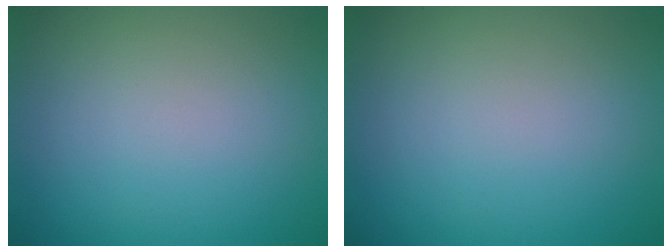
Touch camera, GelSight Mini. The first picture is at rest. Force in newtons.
{"total": 0.0}